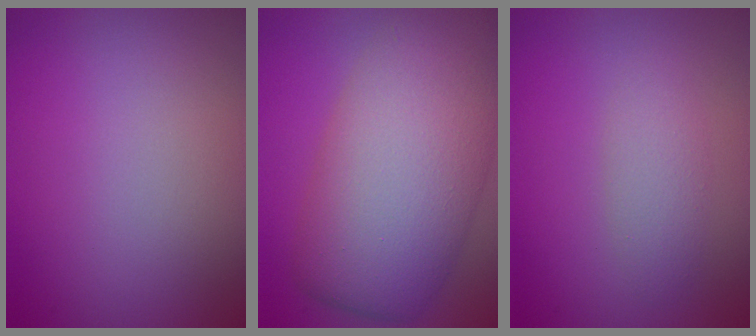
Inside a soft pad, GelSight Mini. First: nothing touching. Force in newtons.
{"total": 10.7, "press": 10.7, "slide": 0.2}
{"total": 1.9, "press": 1.9, "slide": 0.1}